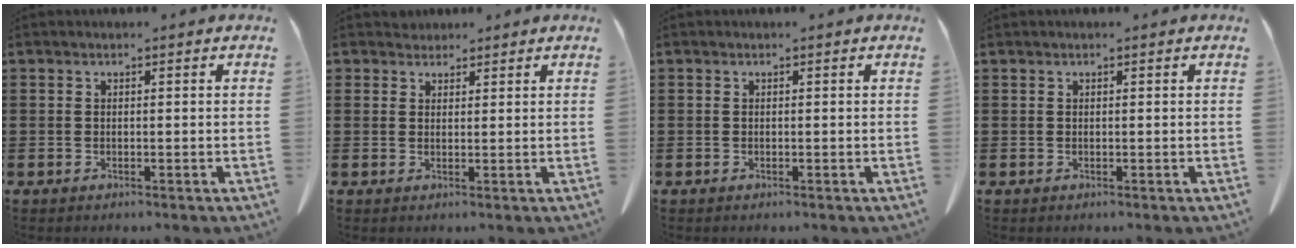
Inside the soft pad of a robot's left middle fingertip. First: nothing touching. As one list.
[{"total": 1.9, "force": [1.7, 0.9, 0.0], "torque": [-0.005, 0.003, 0.035]}, {"total": 0.0}, {"total": 0.0}]